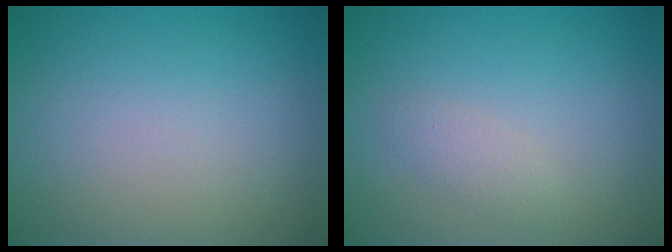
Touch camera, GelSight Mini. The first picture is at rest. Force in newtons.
{"total": 1.3, "press": 1.3, "slide": 0.0}